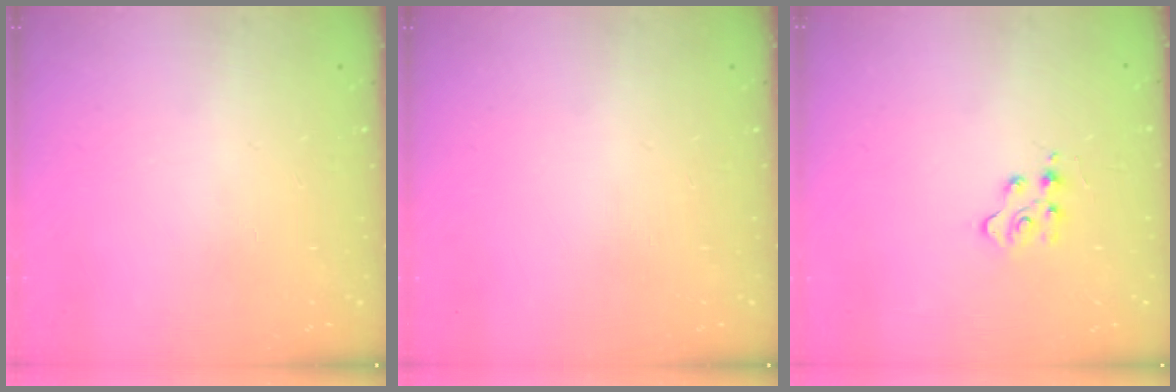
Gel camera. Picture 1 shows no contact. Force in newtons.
{"total": 0.0}
{"total": 3.8, "press": 3.7, "slide": 0.5}